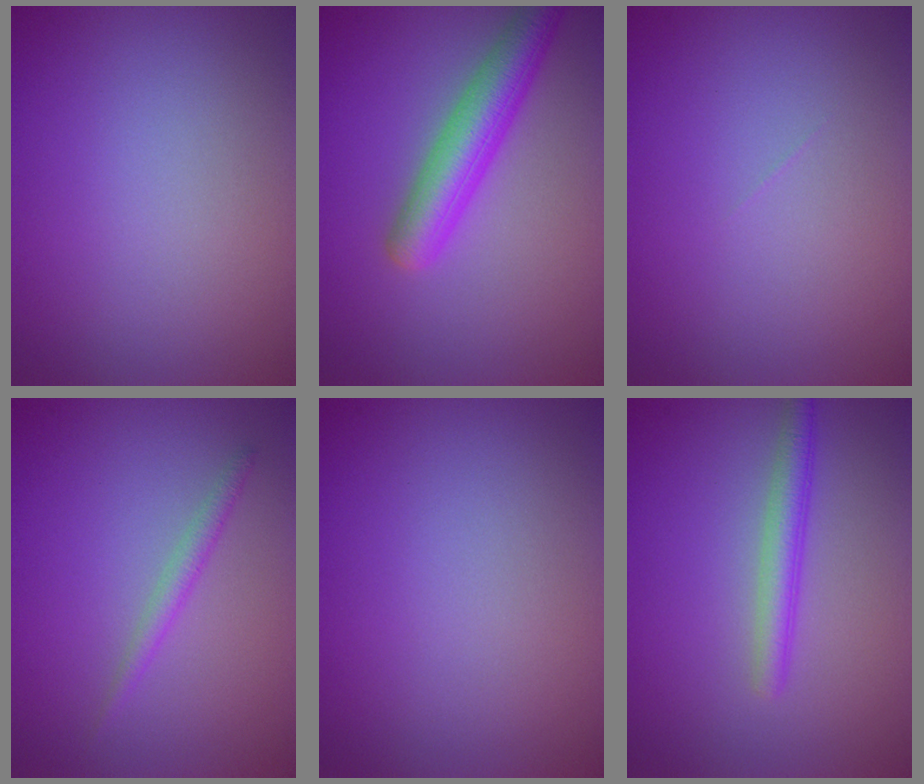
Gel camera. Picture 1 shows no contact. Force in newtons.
{"total": 4.9, "press": 4.9, "slide": 0.2}
{"total": 0.0}
{"total": 1.3, "press": 1.3, "slide": 0.1}
{"total": 0.0}
{"total": 2.4, "press": 2.4, "slide": 0.1}